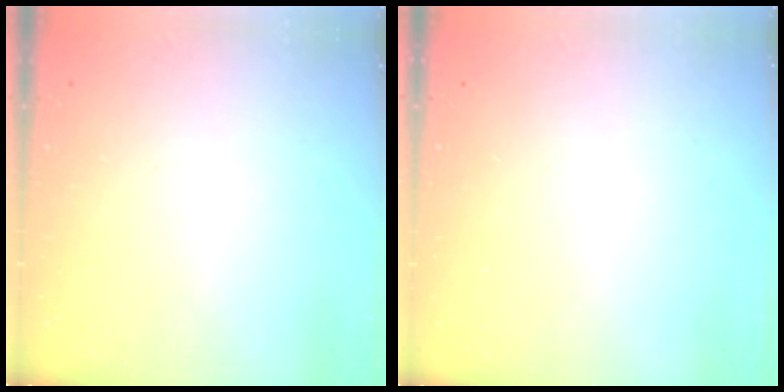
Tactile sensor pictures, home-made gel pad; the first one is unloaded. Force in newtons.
{"total": 0.0}